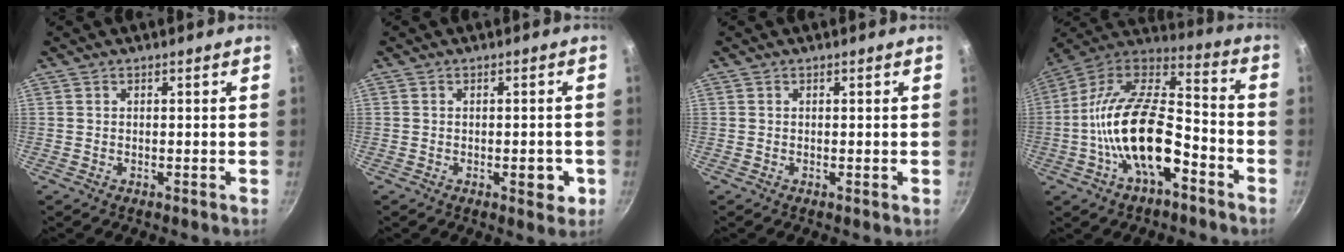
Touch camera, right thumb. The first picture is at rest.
{"total": 4.4, "force": [-1.1, 2.1, 3.7], "torque": [-0.031, 0.004, -0.012]}
{"total": 0.0}
{"total": 20.9, "force": [-7.1, 10.0, 16.9], "torque": [-0.288, 0.059, -0.146]}